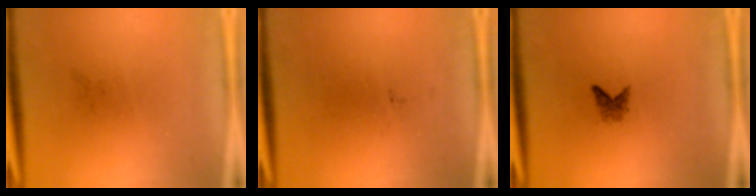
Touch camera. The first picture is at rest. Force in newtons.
{"total": 0.0}
{"total": 1.3}